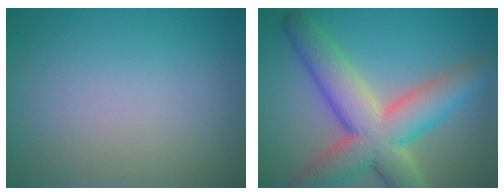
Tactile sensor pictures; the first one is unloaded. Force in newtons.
{"total": 9.8, "press": 9.8, "slide": 0.7}